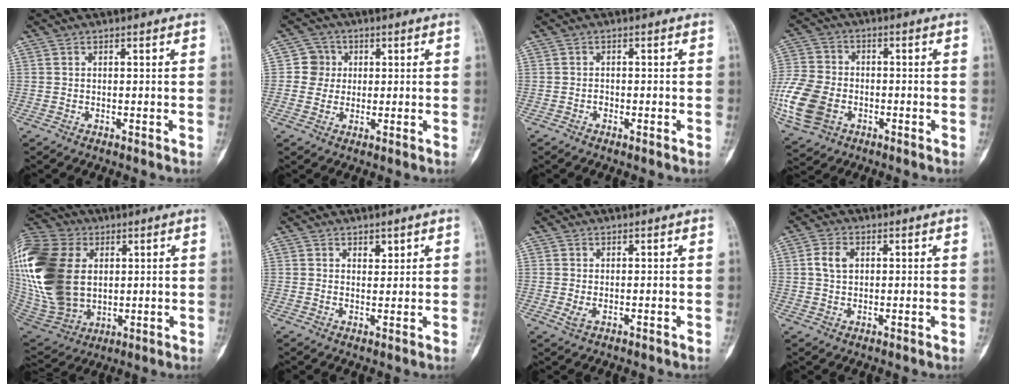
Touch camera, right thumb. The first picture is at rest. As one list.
[{"total": 4.7, "force": [0.5, 4.6, 0.6], "torque": [0.024, 0.008, 0.002]}, {"total": 0.7, "force": [-0.5, 0.4, 0.4], "torque": [-0.005, 0.002, -0.011]}, {"total": 15.1, "force": [-4.4, 11.0, 9.4], "torque": [-0.217, 0.005, -0.083]}, {"total": 30.6, "force": [5.1, 21.5, 21.1], "torque": [-0.481, 0.012, 0.110]}, {"total": 1.9, "force": [1.3, 1.2, 0.8], "torque": [0.003, -0.009, 0.020]}, {"total": 1.1, "force": [-0.1, 0.4, 1.0], "torque": [-0.022, -0.003, 0.002]}, {"total": 4.1, "force": [0.9, 2.9, 2.7], "torque": [-0.051, 0.002, 0.016]}]